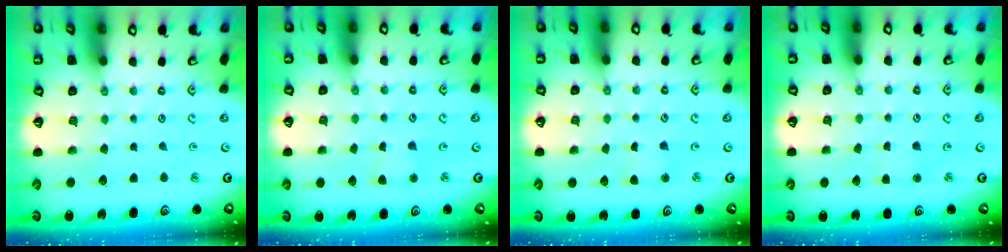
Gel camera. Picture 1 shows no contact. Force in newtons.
{"total": 2.6, "press": 2.6, "slide": 0.3}
{"total": 2.1, "press": 2.1, "slide": 0.4}
{"total": 2.5, "press": 2.5, "slide": 0.2}